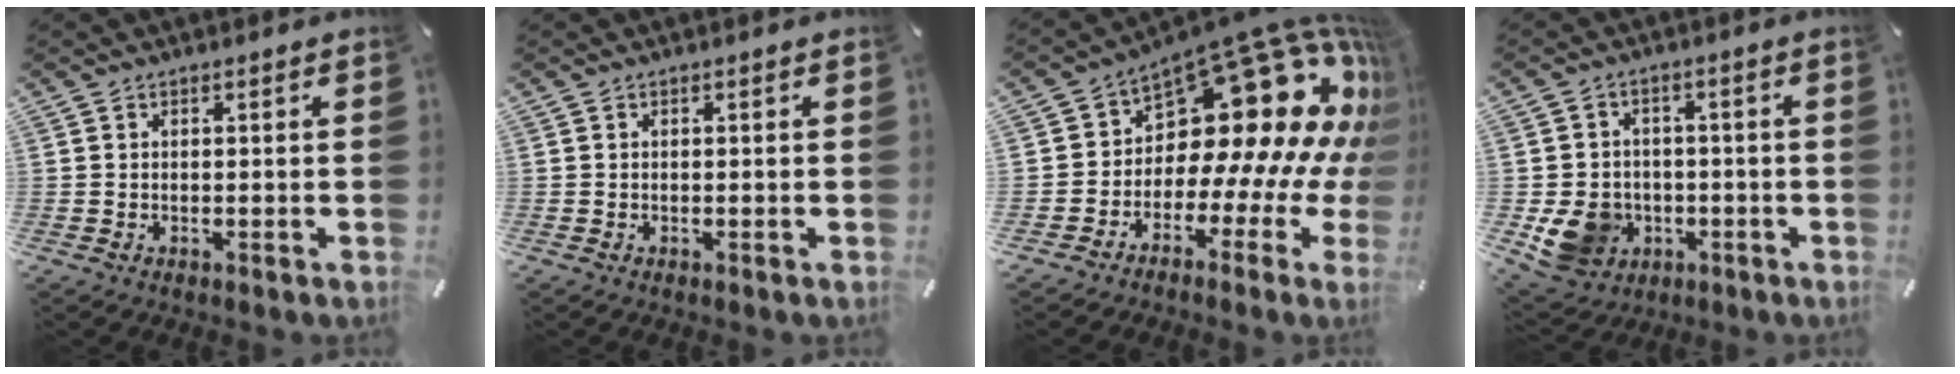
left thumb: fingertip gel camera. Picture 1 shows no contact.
{"total": 0.0}
{"total": 24.1, "force": [8.6, 12.9, 18.4], "torque": [-0.270, -0.095, 0.165]}
{"total": 10.4, "force": [-2.5, 9.2, 4.2], "torque": [-0.098, 0.017, -0.041]}